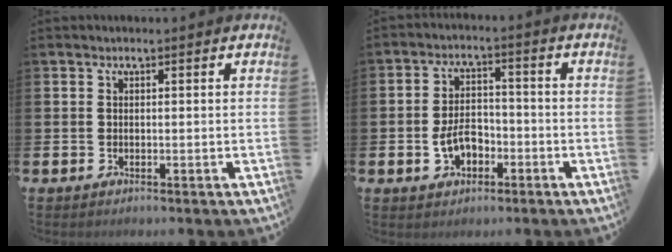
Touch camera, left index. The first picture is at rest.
{"total": 4.9, "force": [-1.9, 3.2, 3.2], "torque": [-0.058, 0.011, -0.036]}